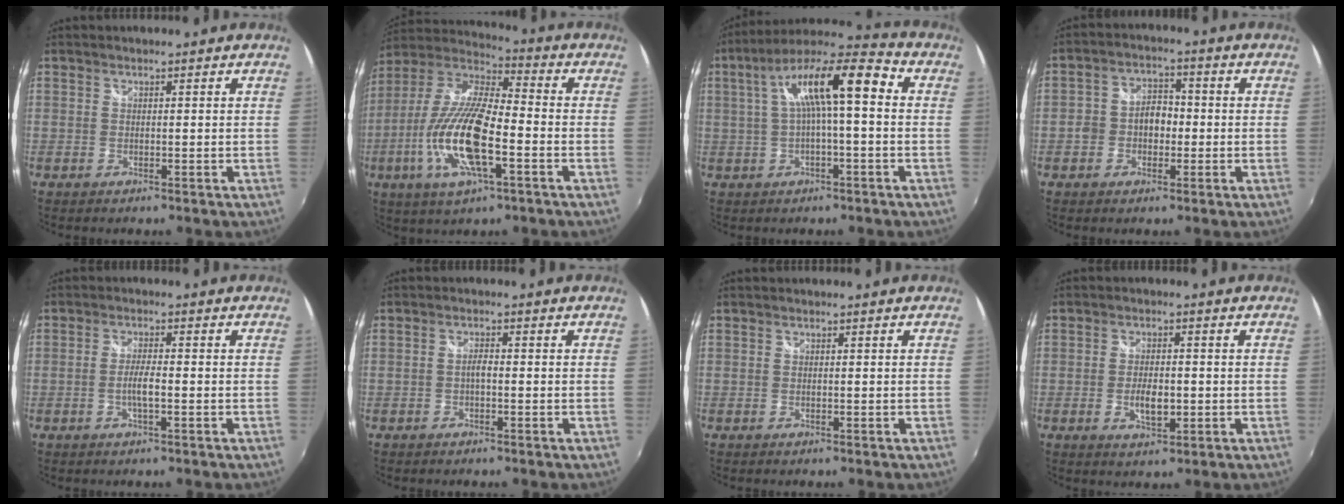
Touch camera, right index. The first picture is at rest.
{"total": 18.4, "force": [-5.7, 5.4, 16.7], "torque": [-0.342, -0.013, -0.116]}
{"total": 13.8, "force": [1.8, 3.1, 13.3], "torque": [-0.231, 0.034, 0.027]}
{"total": 5.7, "force": [-1.4, 4.5, 3.1], "torque": [-0.058, 0.016, -0.023]}
{"total": 3.1, "force": [-1.0, 0.2, 3.0], "torque": [-0.057, 0.001, -0.019]}
{"total": 1.6, "force": [-0.5, 0.5, 1.4], "torque": [-0.027, 0.005, -0.011]}
{"total": 0.0}
{"total": 4.8, "force": [-1.0, 2.3, 4.1], "torque": [-0.077, -0.002, -0.017]}